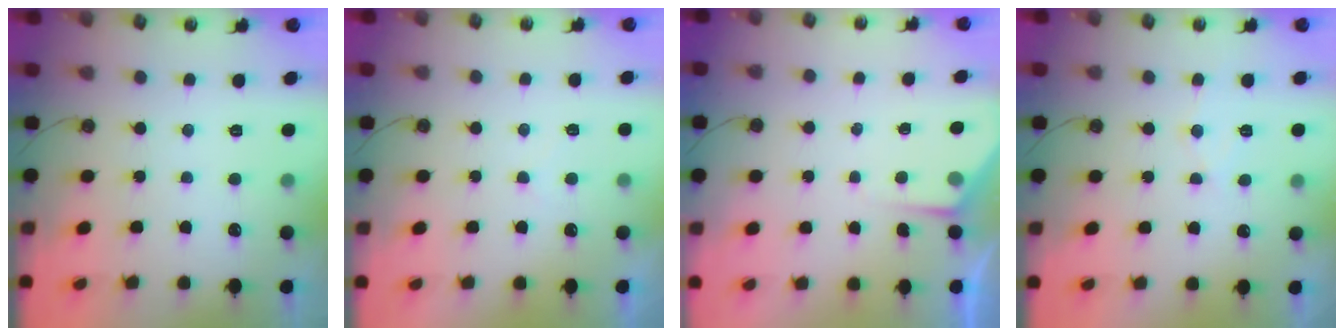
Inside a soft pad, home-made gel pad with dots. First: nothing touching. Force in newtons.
{"total": 2.9, "press": 2.9, "slide": 0.5}
{"total": 3.5, "press": 3.5, "slide": 0.5}
{"total": 6.4, "press": 6.4, "slide": 0.3}